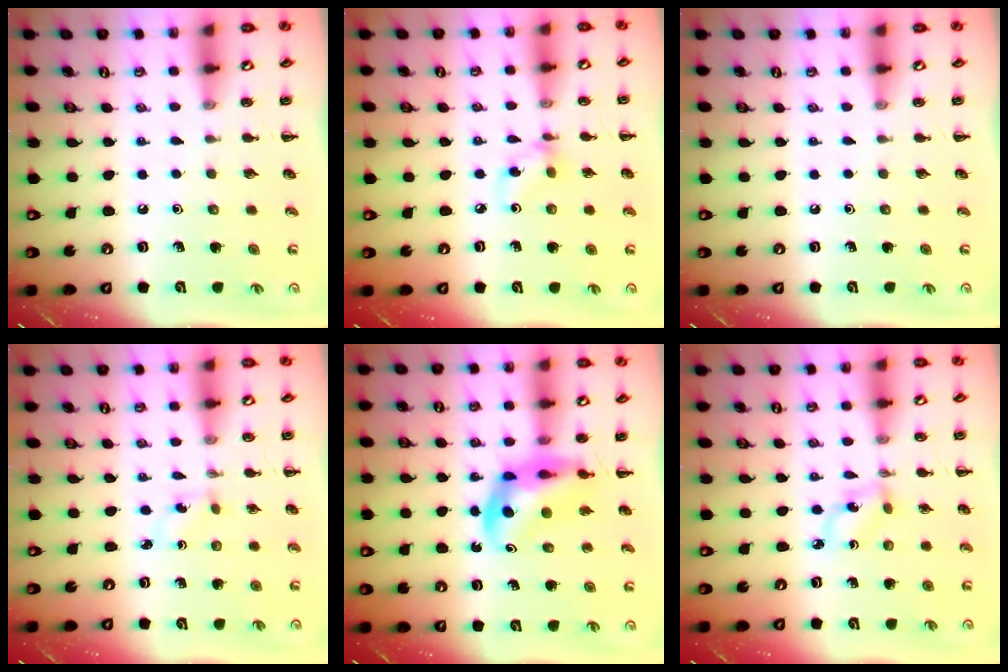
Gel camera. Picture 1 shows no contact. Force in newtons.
{"total": 4.2, "press": 4.2, "slide": 0.5}
{"total": 0.0}
{"total": 1.2, "press": 1.1, "slide": 0.5}
{"total": 10.0, "press": 9.5, "slide": 3.2}
{"total": 2.0, "press": 2.0, "slide": 0.5}